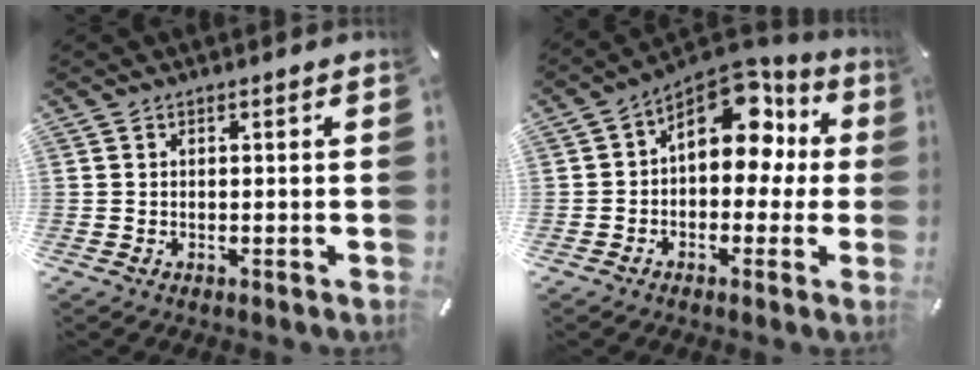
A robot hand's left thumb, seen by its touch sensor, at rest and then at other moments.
{"total": 14.8, "force": [5.7, 9.5, 9.8], "torque": [-0.126, -0.036, 0.099]}